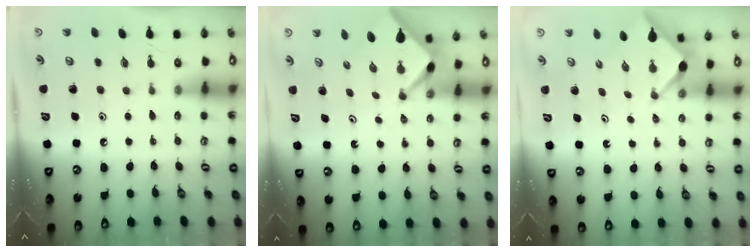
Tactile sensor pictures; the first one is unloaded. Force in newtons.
{"total": 2.5, "press": 2.5, "slide": 0.3}
{"total": 2.5, "press": 2.5, "slide": 0.3}